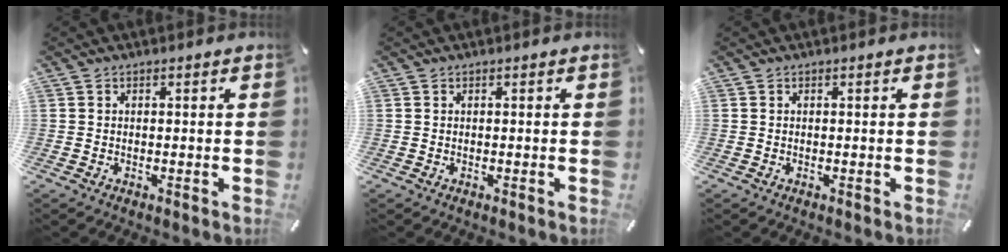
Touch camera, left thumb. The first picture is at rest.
{"total": 0.0}
{"total": 0.0}